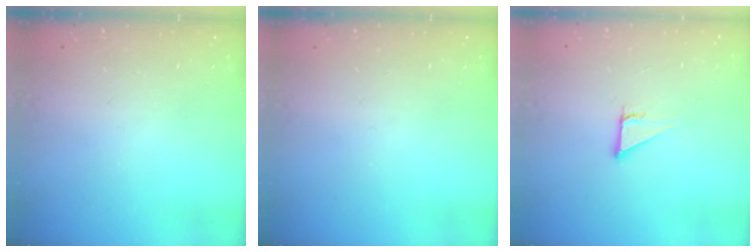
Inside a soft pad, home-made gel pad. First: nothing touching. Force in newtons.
{"total": 0.0}
{"total": 2.9, "press": 2.9, "slide": 0.1}